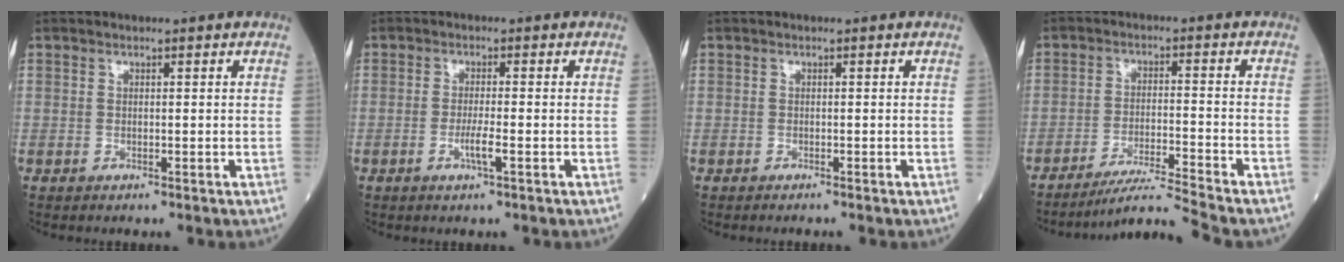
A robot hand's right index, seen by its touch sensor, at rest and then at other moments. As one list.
[{"total": 2.7, "force": [-1.0, -0.1, 2.5], "torque": [-0.050, -0.003, -0.019]}, {"total": 0.6, "force": [-0.6, -0.1, 0.1], "torque": [-0.004, -0.001, -0.011]}, {"total": 8.0, "force": [-7.2, -2.7, 2.3], "torque": [-0.035, -0.019, -0.127]}]